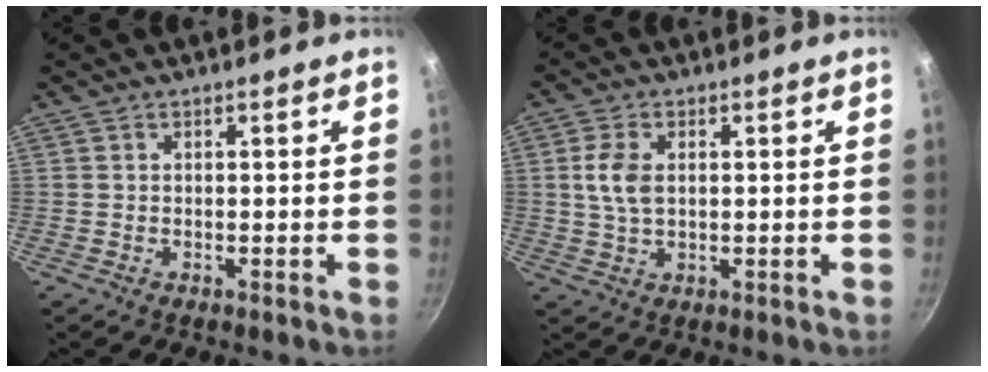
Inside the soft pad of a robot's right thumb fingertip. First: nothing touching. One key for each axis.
{"total": 5.6, "fx": 0.9, "fy": 3.3, "fz": 4.4, "tx": -0.086, "ty": 0.002, "tz": 0.018}